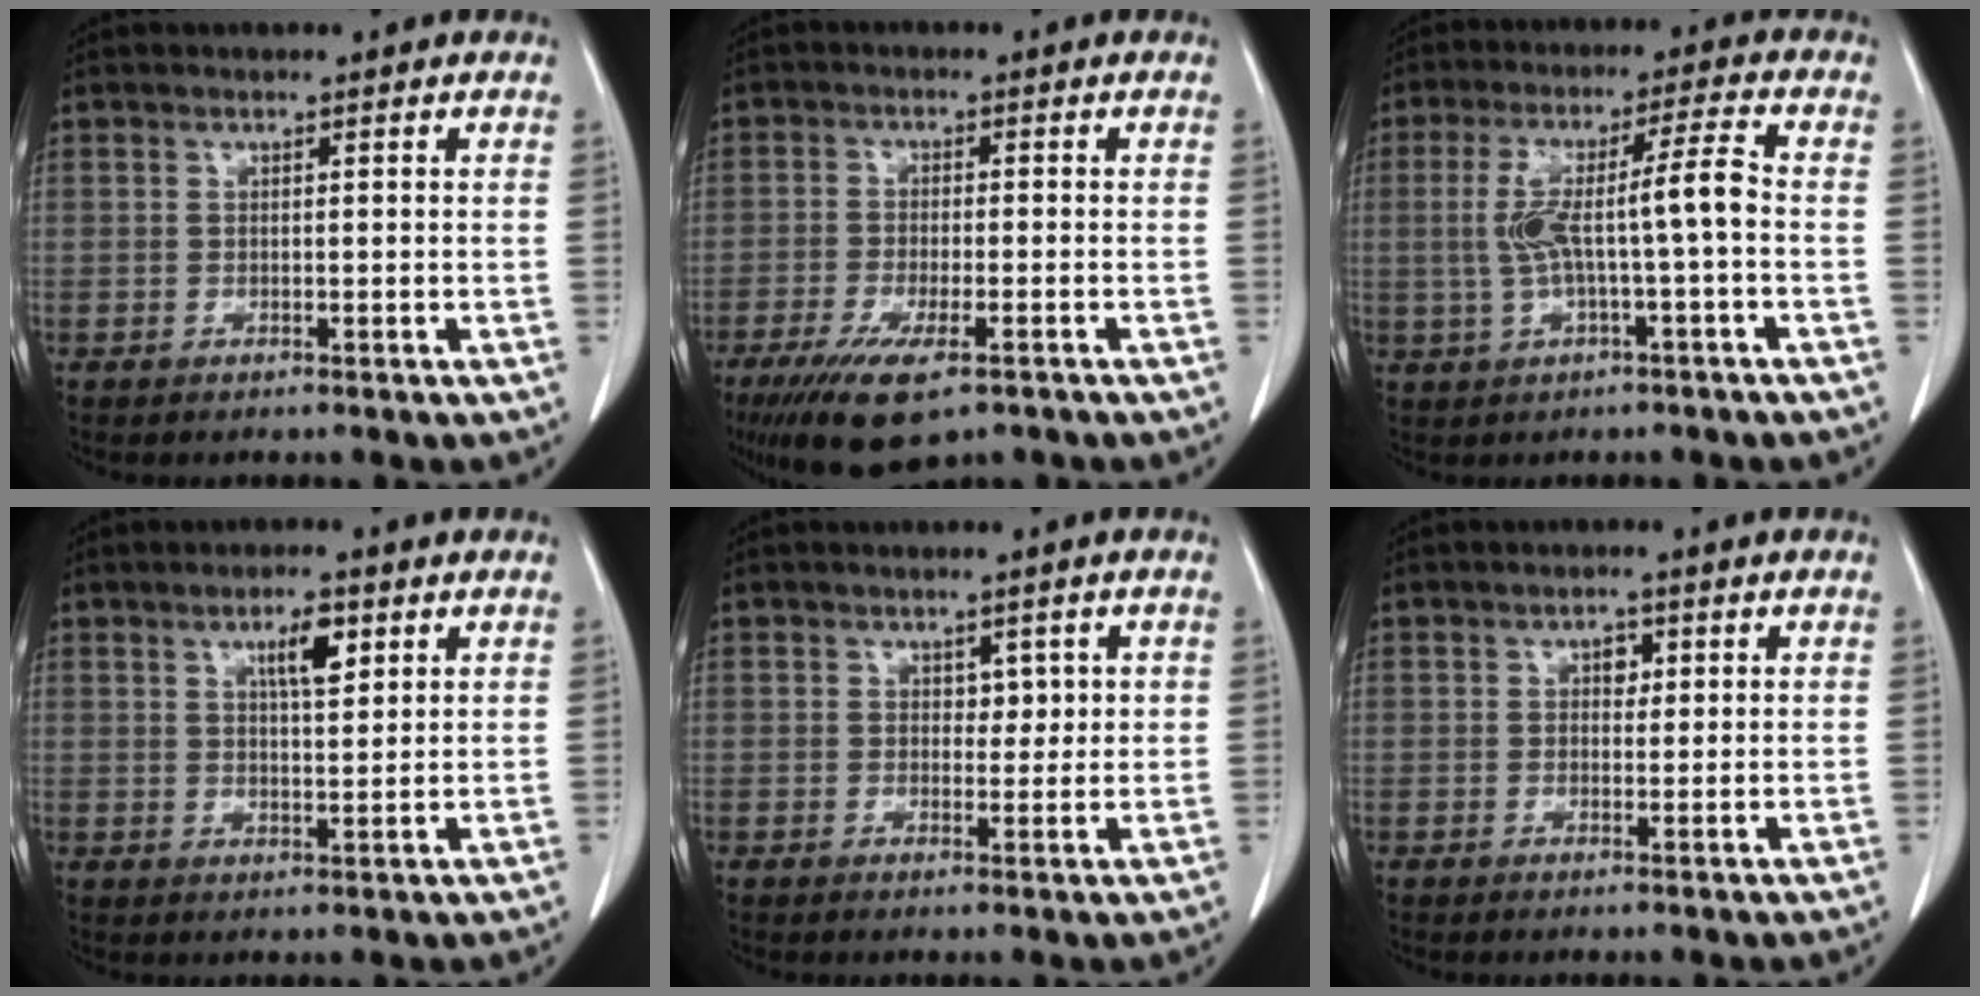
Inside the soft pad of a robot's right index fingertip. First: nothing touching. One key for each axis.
{"total": 10.1, "fx": -6.4, "fy": 2.7, "fz": 7.4, "tx": -0.129, "ty": -0.022, "tz": -0.102}
{"total": 8.6, "fx": -0.7, "fy": 0.4, "fz": 8.6, "tx": -0.162, "ty": 0.027, "tz": -0.009}
{"total": 4.7, "fx": 2.3, "fy": 1.2, "fz": 4.0, "tx": -0.068, "ty": -0.001, "tz": 0.041}
{"total": 2.2, "fx": 0.7, "fy": 1.4, "fz": 1.4, "tx": -0.012, "ty": -0.002, "tz": 0.010}
{"total": 1.8, "fx": 0.6, "fy": 1.3, "fz": 1.2, "tx": -0.014, "ty": 0.001, "tz": 0.007}